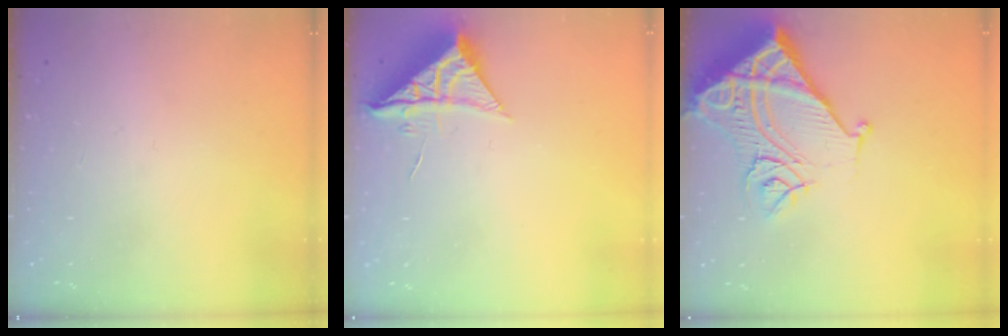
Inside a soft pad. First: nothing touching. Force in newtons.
{"total": 8.6, "press": 8.6, "slide": 0.2}
{"total": 14.2, "press": 14.1, "slide": 1.8}